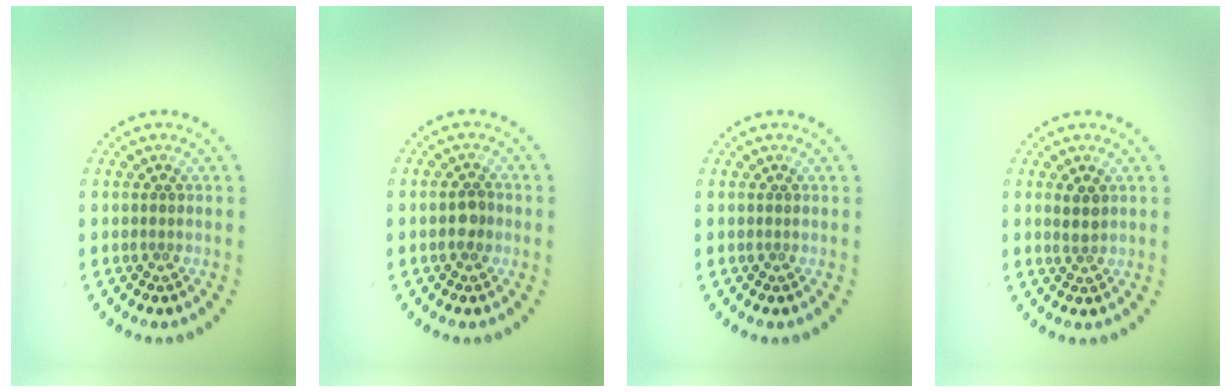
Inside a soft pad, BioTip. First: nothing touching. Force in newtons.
{"total": 1.6, "press": 1.5, "slide": 0.4}
{"total": 0.0}
{"total": 1.5, "press": 1.4, "slide": 0.5}